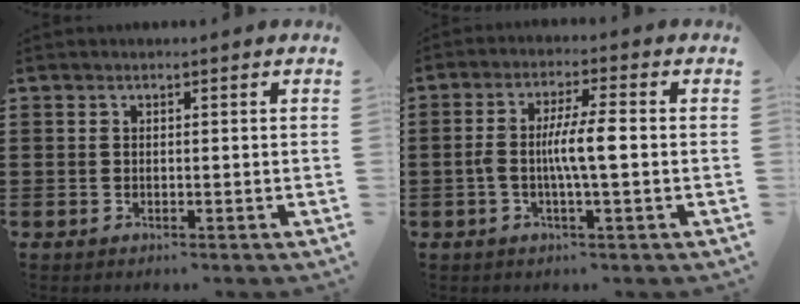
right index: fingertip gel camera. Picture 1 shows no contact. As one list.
[{"total": 6.1, "force": [-0.8, 0.8, 6.0], "torque": [-0.121, -0.002, -0.023]}]